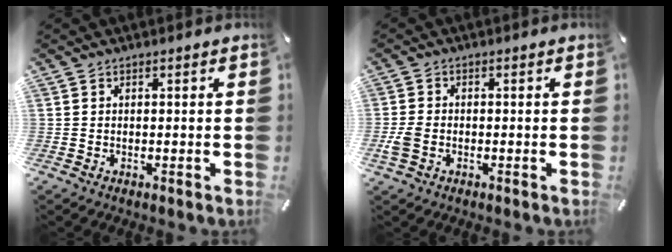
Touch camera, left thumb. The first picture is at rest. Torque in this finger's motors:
{"motor_torque": [0.35, 0.21, 0.41, 0.24, 0.16]}